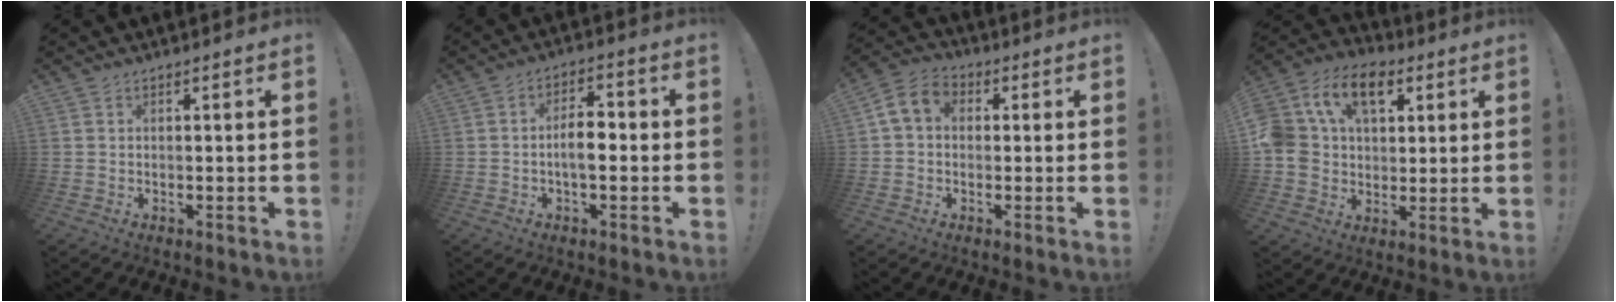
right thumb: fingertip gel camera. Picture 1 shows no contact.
{"total": 7.3, "force": [-1.2, 3.6, 6.2], "torque": [-0.101, 0.011, -0.025]}
{"total": 7.6, "force": [1.5, 5.8, 4.6], "torque": [-0.083, 0.008, 0.033]}
{"total": 17.6, "force": [6.7, 12.7, 10.2], "torque": [-0.181, -0.016, 0.126]}